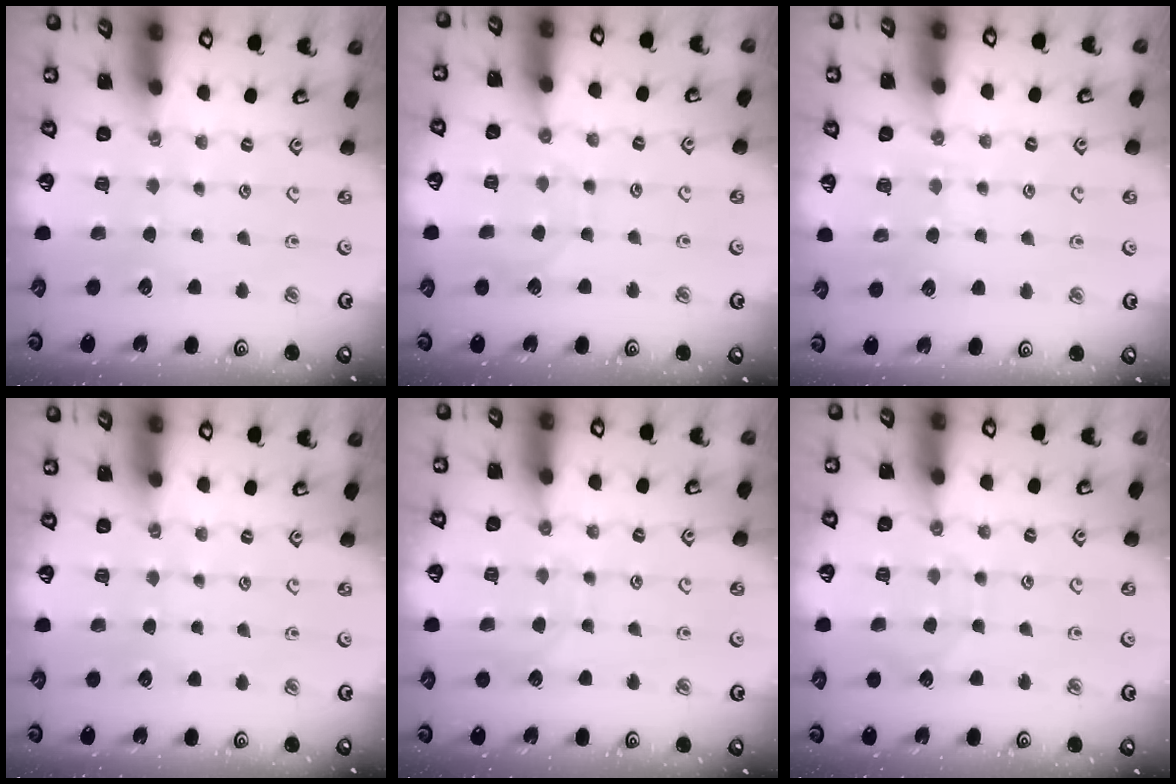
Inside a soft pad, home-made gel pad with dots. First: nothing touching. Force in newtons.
{"total": 5.0, "press": 4.9, "slide": 0.5}
{"total": 5.6, "press": 5.6, "slide": 0.6}
{"total": 0.0}
{"total": 7.1, "press": 7.1, "slide": 0.2}
{"total": 5.1, "press": 5.1, "slide": 0.2}